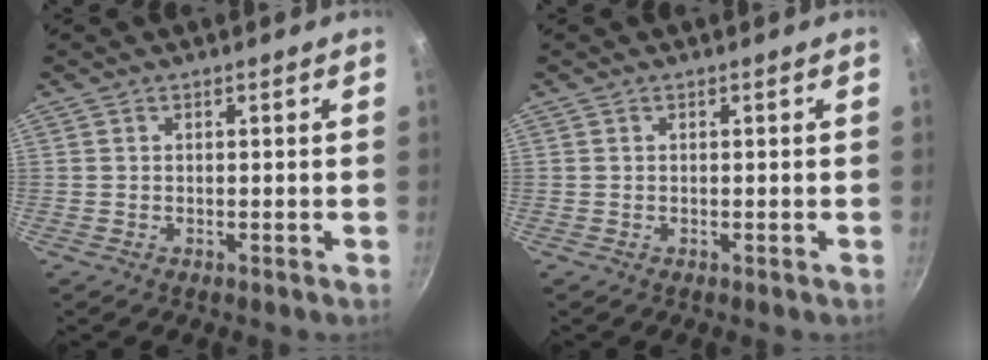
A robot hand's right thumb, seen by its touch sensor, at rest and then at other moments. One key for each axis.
{"total": 0.0}